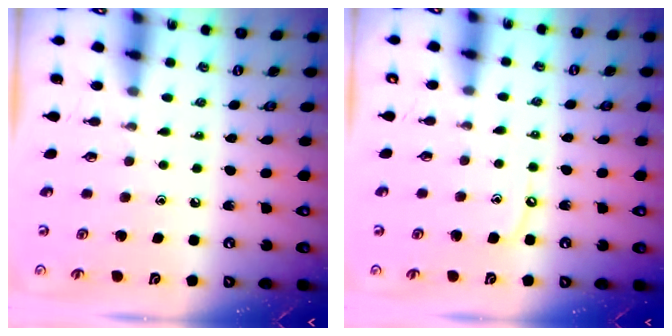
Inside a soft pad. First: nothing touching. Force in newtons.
{"total": 5.1, "press": 5.0, "slide": 0.7}